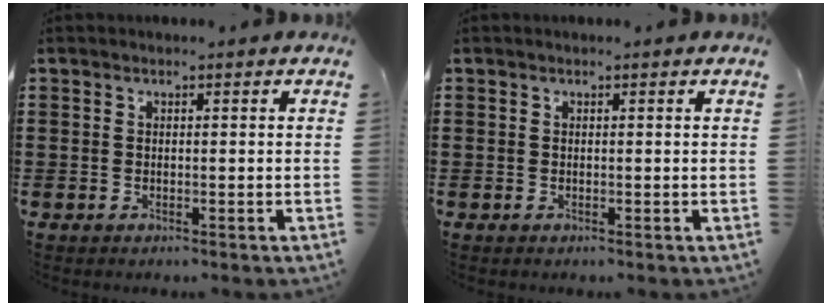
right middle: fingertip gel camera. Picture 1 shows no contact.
{"total": 0.0}